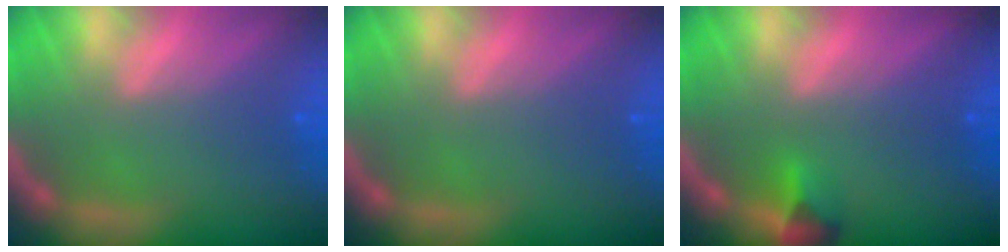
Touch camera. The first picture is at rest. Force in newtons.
{"total": 0.0}
{"total": 1.9}